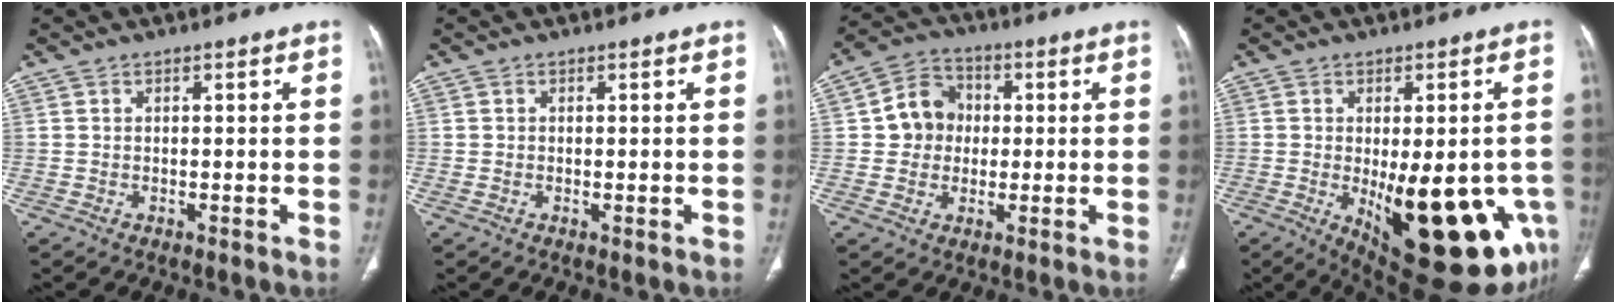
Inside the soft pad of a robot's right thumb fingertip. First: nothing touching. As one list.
[{"total": 0.6, "force": [-0.1, 0.3, 0.5], "torque": [-0.013, -0.003, 0.001]}, {"total": 8.3, "force": [0.4, 7.5, 3.5], "torque": [-0.028, 0.016, -0.003]}, {"total": 22.5, "force": [-6.9, 9.2, 19.4], "torque": [-0.191, -0.014, -0.066]}]